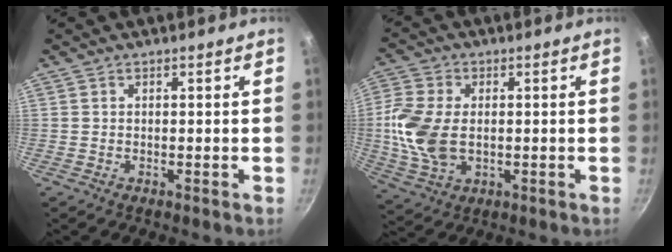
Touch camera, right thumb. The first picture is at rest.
{"total": 11.9, "force": [-0.1, 7.8, 9.0], "torque": [-0.184, -0.002, -0.004]}